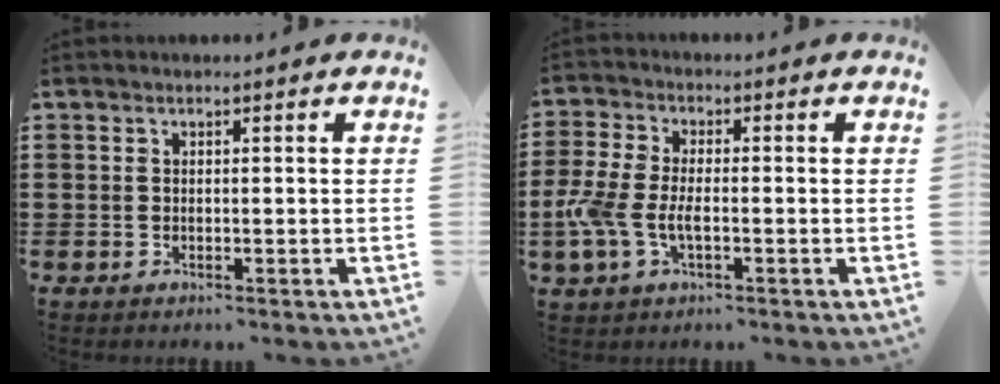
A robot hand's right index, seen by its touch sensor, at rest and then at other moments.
{"total": 6.0, "force": [-1.7, 2.8, 5.0], "torque": [-0.134, -0.010, -0.042]}